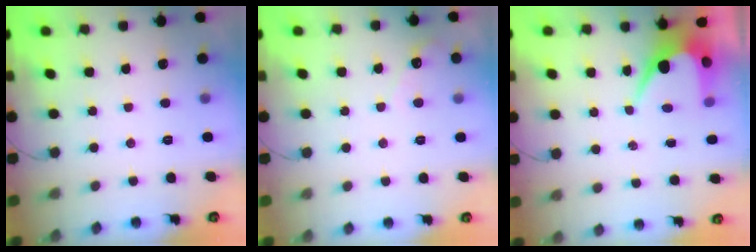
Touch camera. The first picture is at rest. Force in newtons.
{"total": 3.1, "press": 3.1, "slide": 0.3}
{"total": 7.4, "press": 7.4, "slide": 0.3}